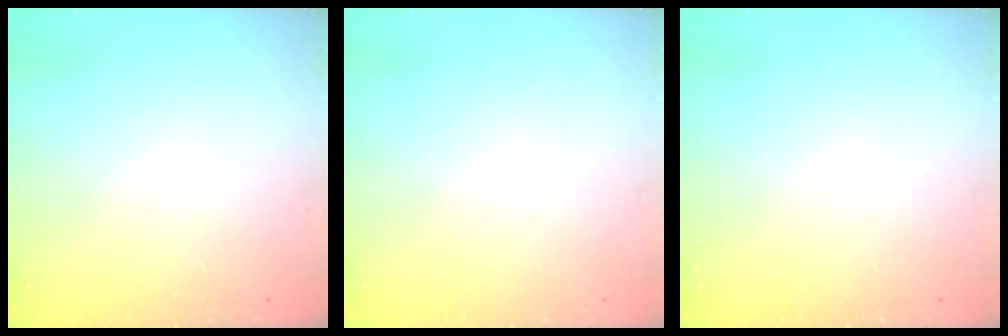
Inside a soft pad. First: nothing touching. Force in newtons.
{"total": 0.0}
{"total": 0.0}